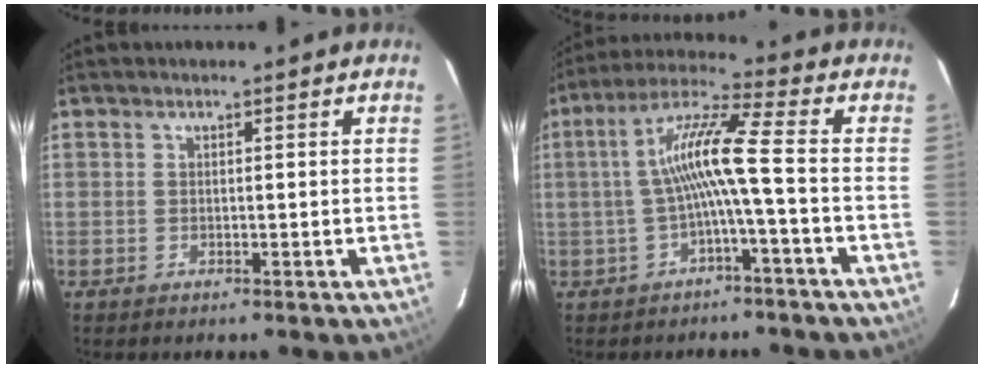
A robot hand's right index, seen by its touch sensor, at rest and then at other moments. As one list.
[{"total": 9.4, "force": [-1.7, -0.6, 9.2], "torque": [-0.193, 0.018, -0.029]}]